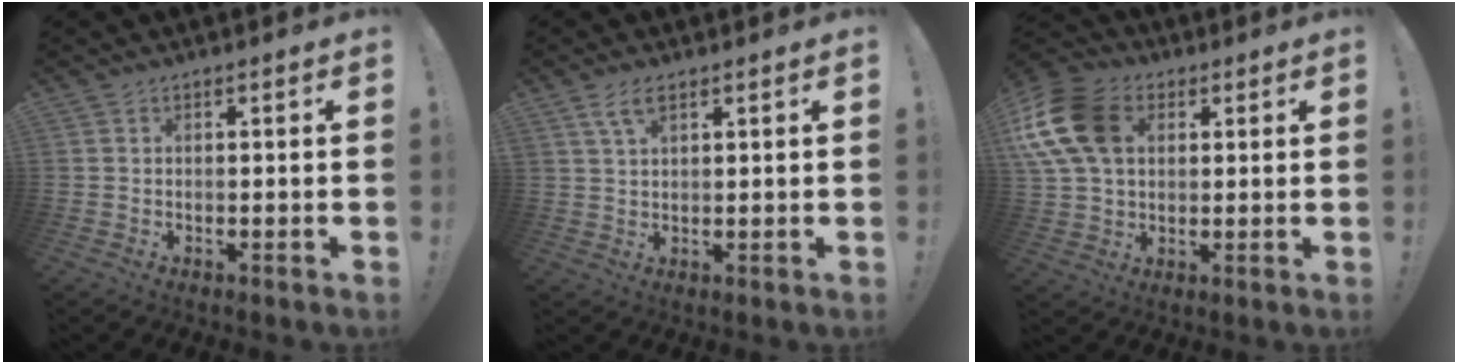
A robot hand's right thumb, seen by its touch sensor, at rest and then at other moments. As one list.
[{"total": 4.6, "force": [2.6, 1.9, 3.3], "torque": [-0.057, -0.006, 0.047]}, {"total": 18.2, "force": [5.0, 13.2, 11.5], "torque": [-0.222, -0.004, 0.098]}]